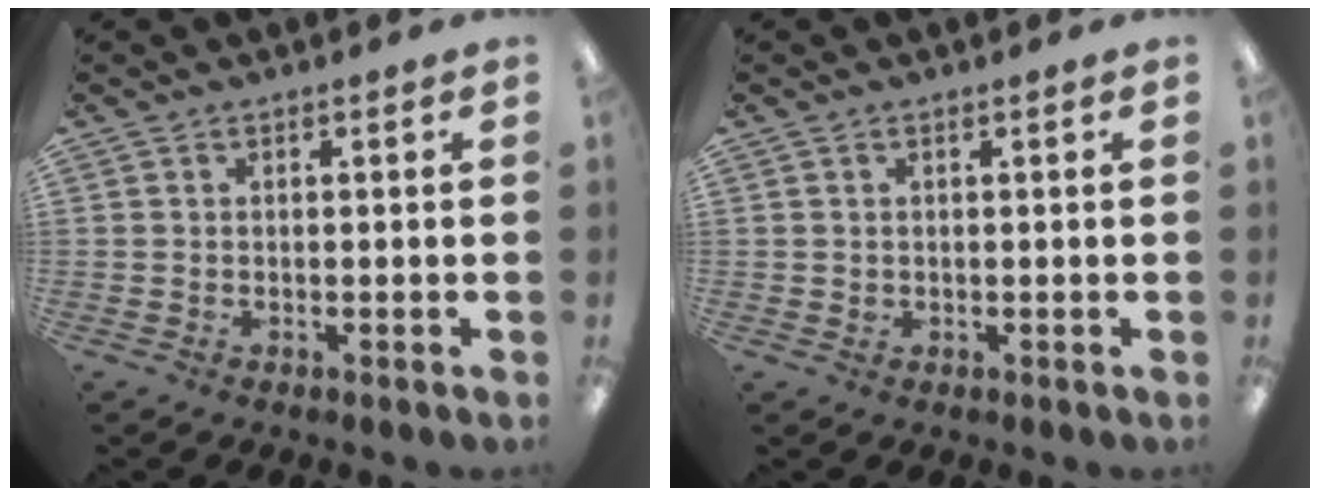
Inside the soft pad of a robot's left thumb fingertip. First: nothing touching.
{"total": 0.7, "force": [0.4, 0.5, 0.2], "torque": [-0.005, 0.003, 0.007]}